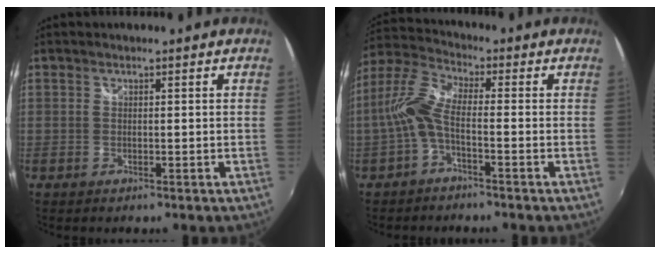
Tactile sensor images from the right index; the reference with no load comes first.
{"total": 7.3, "force": [-1.8, 2.1, 6.7], "torque": [-0.160, 0.018, -0.038]}